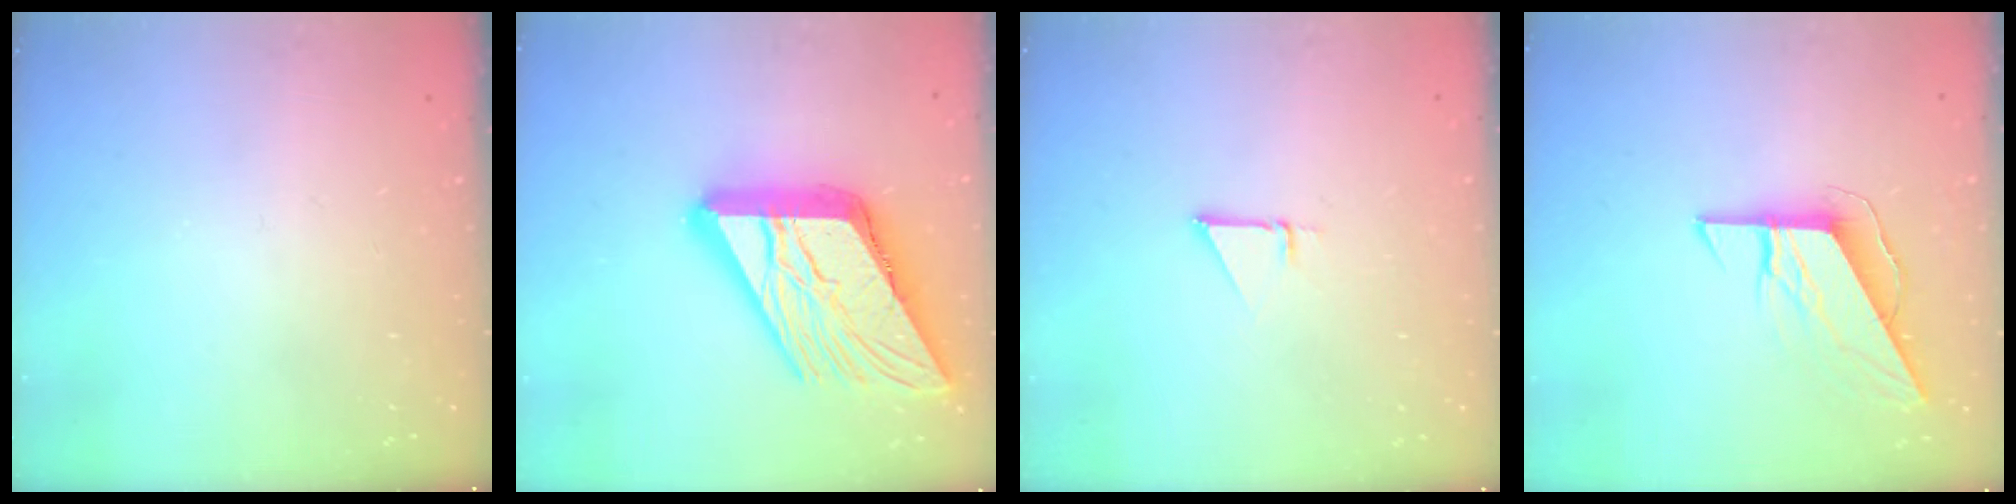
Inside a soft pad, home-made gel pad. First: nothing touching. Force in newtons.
{"total": 24.2, "press": 24.1, "slide": 2.8}
{"total": 1.4, "press": 1.4, "slide": 0.0}
{"total": 8.4, "press": 8.4, "slide": 0.4}